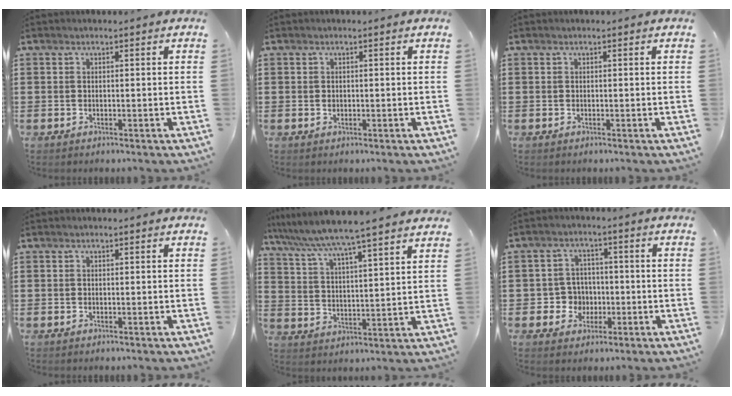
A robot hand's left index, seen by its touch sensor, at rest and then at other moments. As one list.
[{"total": 0.7, "force": [0.0, 0.6, 0.3], "torque": [-0.008, 0.003, -0.001]}, {"total": 0.0}, {"total": 0.0}, {"total": 6.0, "force": [5.4, -1.0, 2.4], "torque": [-0.071, -0.038, 0.085]}, {"total": 4.5, "force": [-0.9, 4.3, 1.1], "torque": [-0.036, 0.009, -0.019]}]